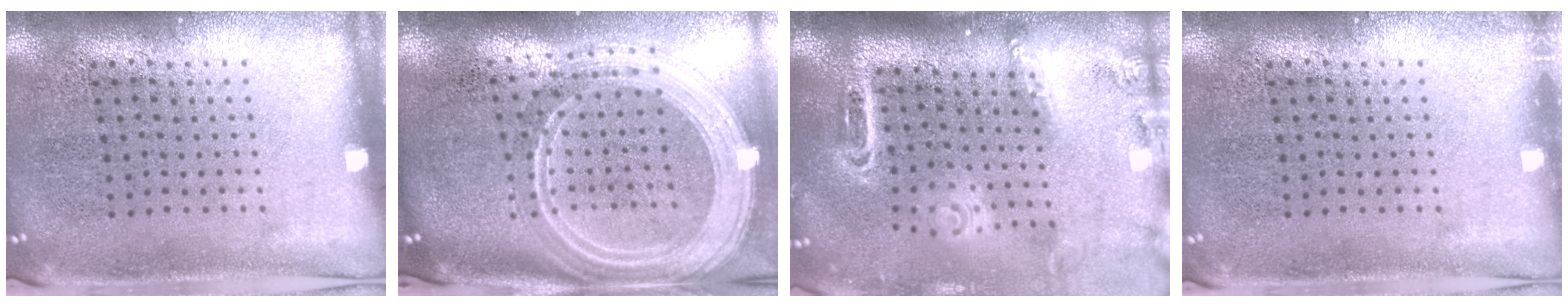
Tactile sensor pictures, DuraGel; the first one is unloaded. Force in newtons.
{"total": 2.9, "press": 2.3, "slide": 1.7}
{"total": 2.8, "press": 1.9, "slide": 2.0}
{"total": 0.6, "press": 0.6, "slide": 0.2}